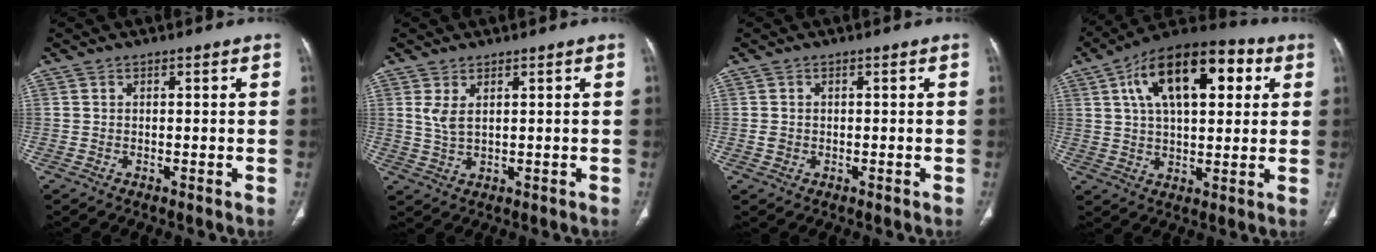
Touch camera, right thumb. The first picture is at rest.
{"total": 3.3, "force": [1.3, 1.3, 2.7], "torque": [-0.060, -0.007, 0.036]}
{"total": 1.4, "force": [-0.2, 1.2, 0.6], "torque": [-0.013, 0.003, 0.001]}
{"total": 19.9, "force": [6.5, 9.8, 16.0], "torque": [-0.234, 0.014, 0.098]}